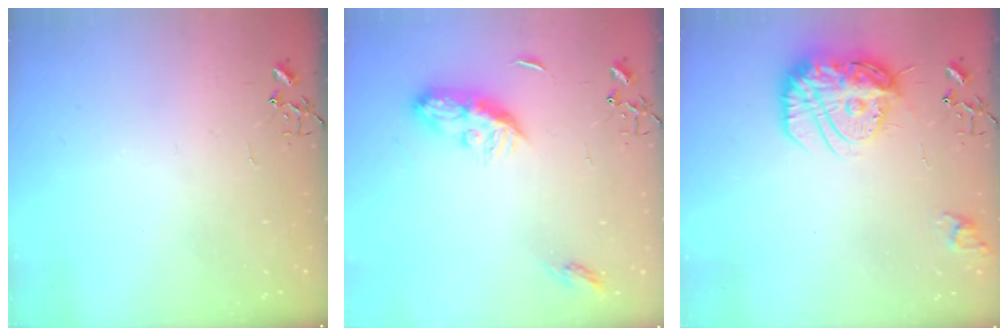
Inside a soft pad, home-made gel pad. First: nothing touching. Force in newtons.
{"total": 9.3, "press": 9.3, "slide": 0.3}
{"total": 16.5, "press": 16.5, "slide": 1.6}